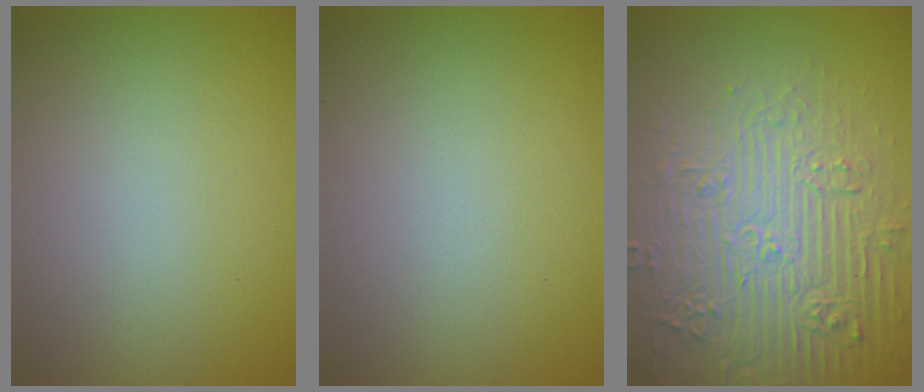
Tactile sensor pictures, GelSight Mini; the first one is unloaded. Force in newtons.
{"total": 0.0}
{"total": 7.8, "press": 7.6, "slide": 1.9}